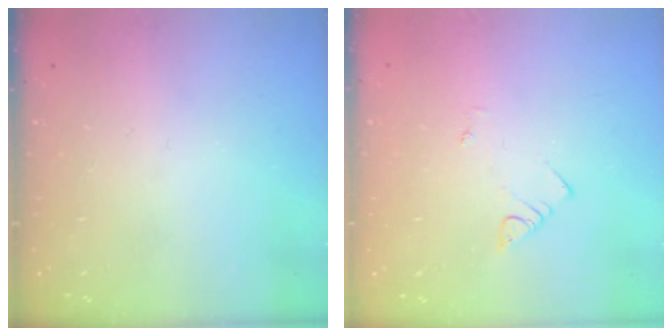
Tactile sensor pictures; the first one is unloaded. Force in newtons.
{"total": 1.9, "press": 1.9, "slide": 0.2}